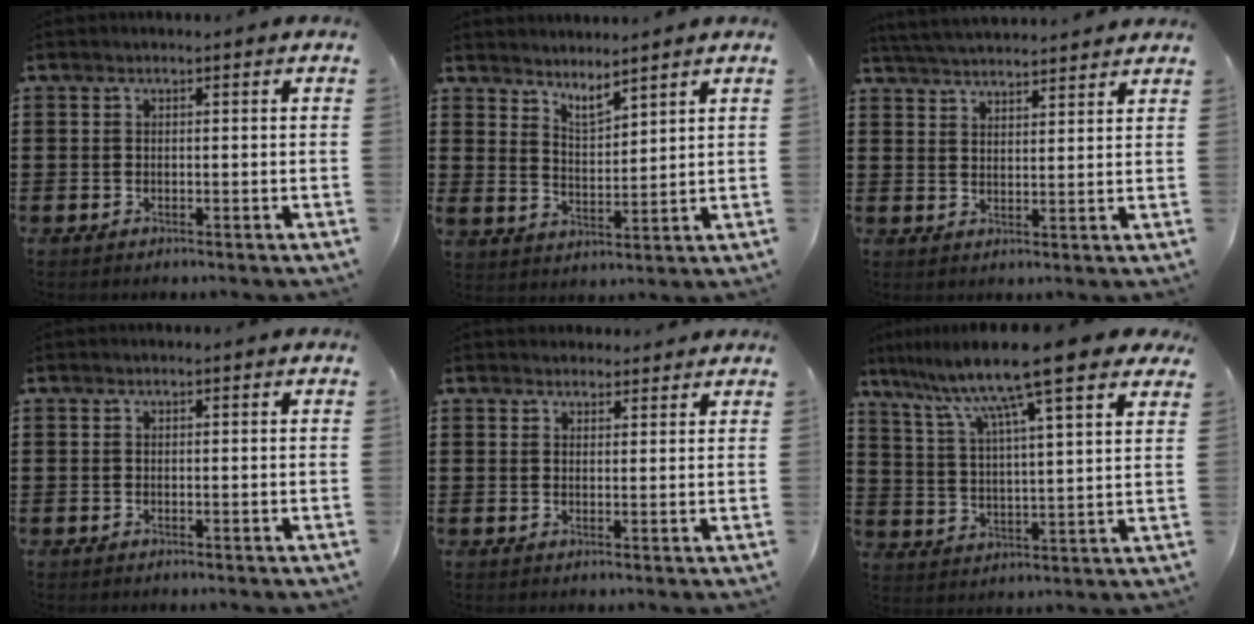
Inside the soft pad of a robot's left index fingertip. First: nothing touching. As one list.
[{"total": 3.8, "force": [3.7, 0.2, 0.7], "torque": [-0.023, -0.014, 0.068]}, {"total": 4.0, "force": [4.0, -0.2, 0.3], "torque": [-0.021, -0.015, 0.072]}, {"total": 0.0}, {"total": 2.2, "force": [2.1, 0.7, -0.2], "torque": [-0.003, 0.000, 0.041]}, {"total": 11.9, "force": [9.3, 0.3, 7.4], "torque": [-0.160, -0.052, 0.146]}]